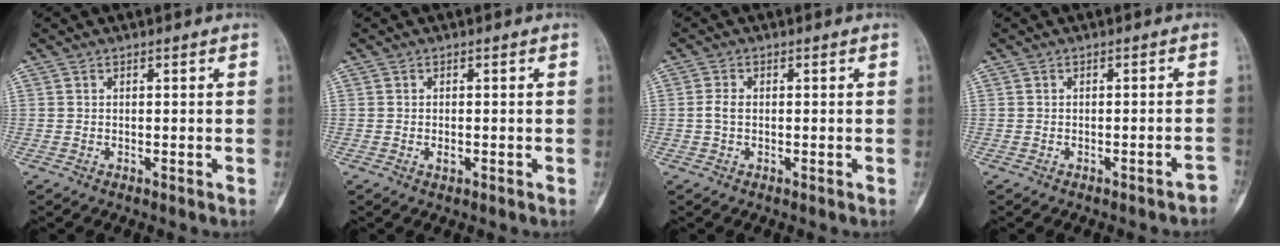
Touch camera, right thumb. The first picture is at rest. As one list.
[{"total": 1.1, "force": [-0.3, 0.6, 0.9], "torque": [-0.013, 0.001, -0.003]}, {"total": 2.0, "force": [-0.1, 1.2, 1.6], "torque": [-0.034, 0.004, -0.006]}, {"total": 1.8, "force": [-1.5, 0.3, 1.0], "torque": [-0.015, 0.018, -0.013]}]